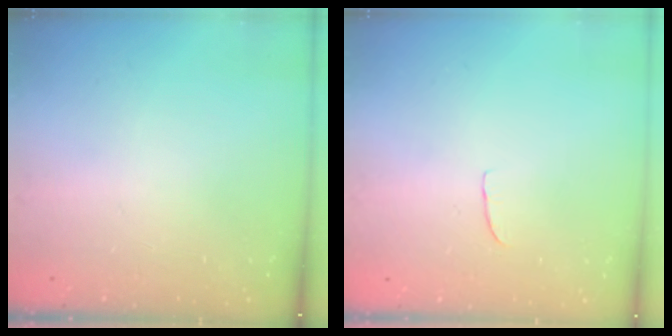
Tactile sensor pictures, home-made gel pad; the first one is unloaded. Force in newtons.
{"total": 3.7, "press": 3.7, "slide": 0.3}